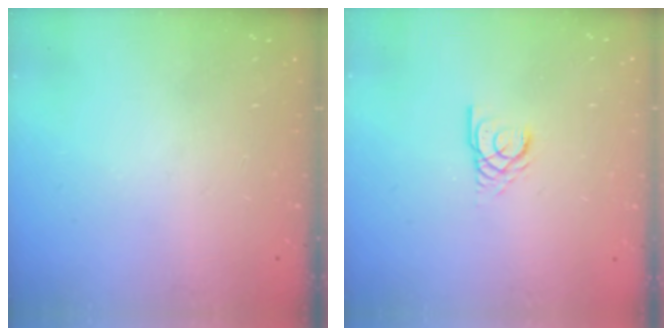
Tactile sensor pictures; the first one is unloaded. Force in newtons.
{"total": 2.8, "press": 2.8, "slide": 0.1}